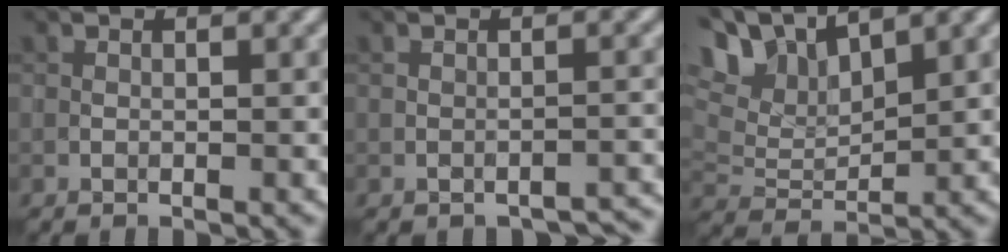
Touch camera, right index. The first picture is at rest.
{"total": 2.0, "force": [-1.9, 0.5, 0.4], "torque": [0.001, 0.005, -0.024]}
{"total": 7.0, "force": [5.5, 2.2, 3.6], "torque": [-0.086, 0.011, 0.095]}